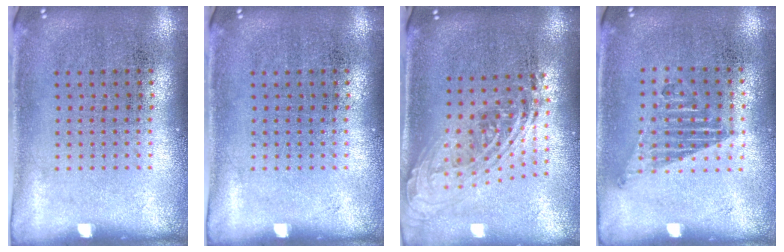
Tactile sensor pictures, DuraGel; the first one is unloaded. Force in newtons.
{"total": 0.0}
{"total": 2.1, "press": 1.5, "slide": 1.4}
{"total": 1.2, "press": 1.0, "slide": 0.6}